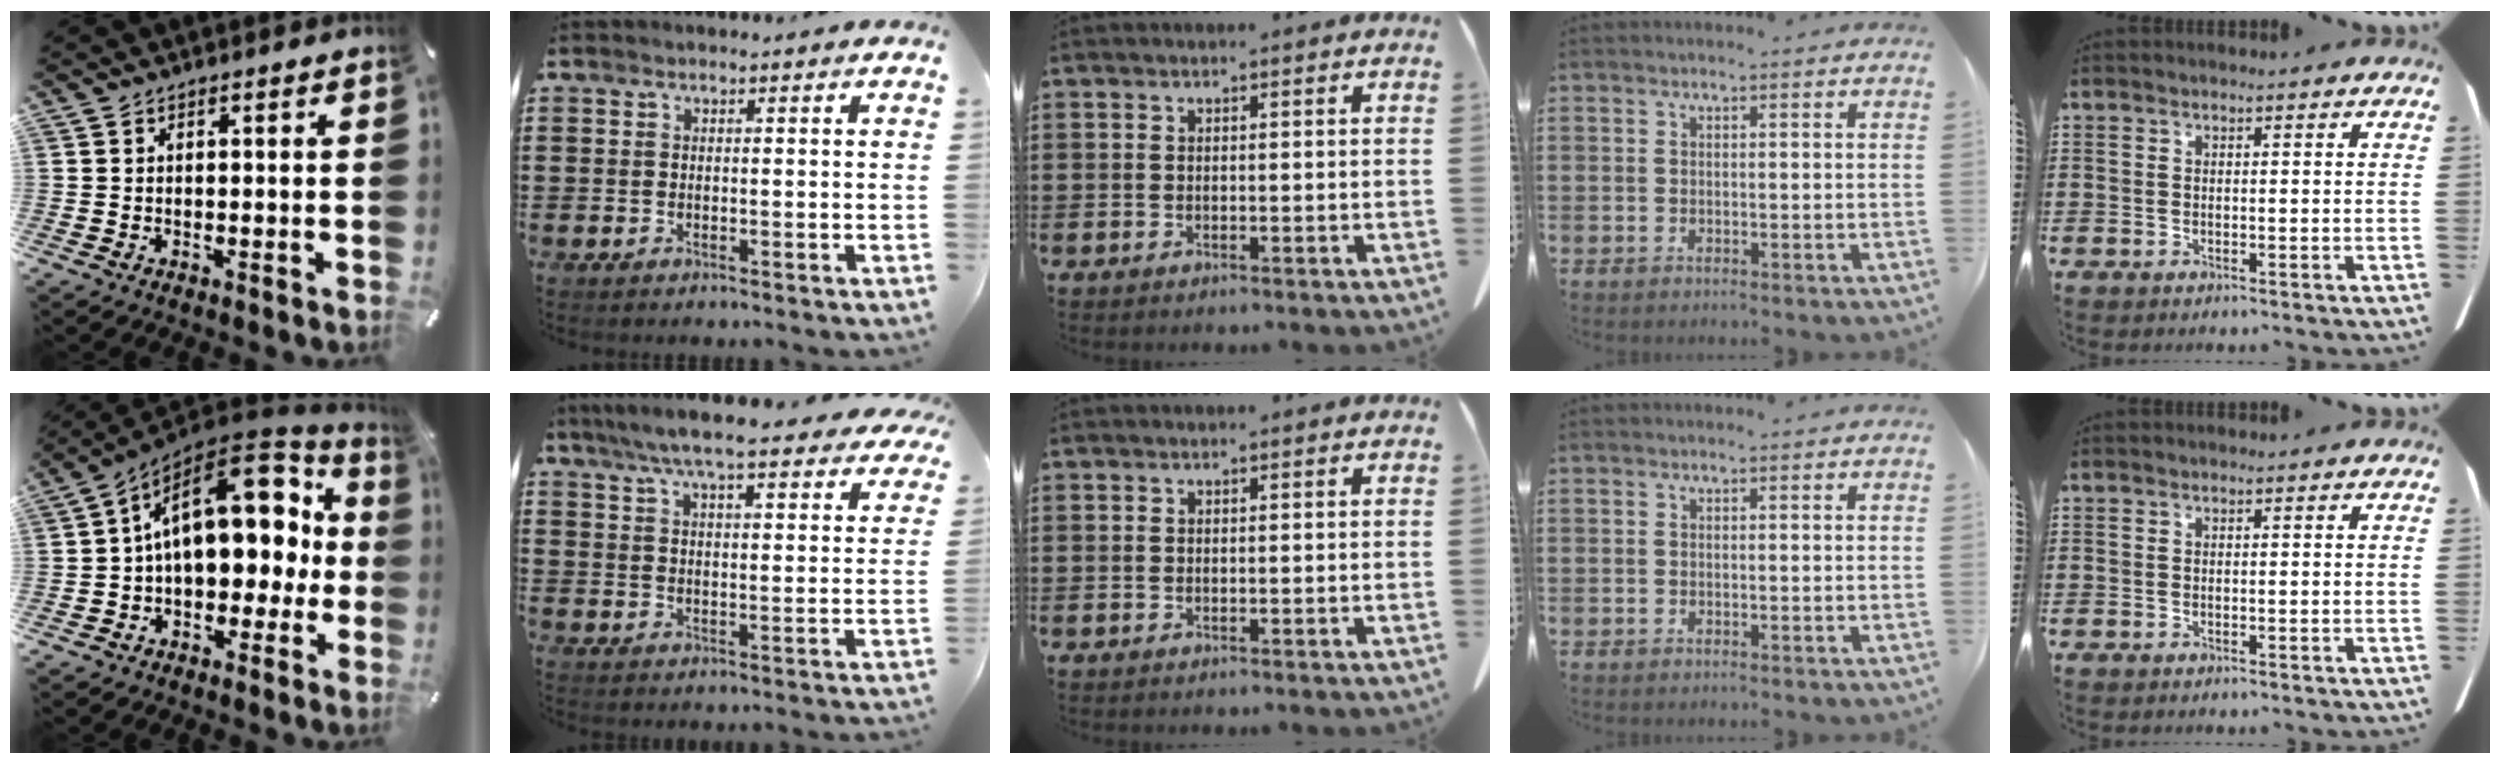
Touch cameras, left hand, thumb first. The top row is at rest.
{"thumb": {"total": 20.6, "force": [5.6, 12.5, 15.3], "torque": [-0.219, -0.023, 0.105]}, "index": {"total": 7.5, "force": [6.7, 0.2, 3.2], "torque": [-0.088, -0.029, 0.119]}}